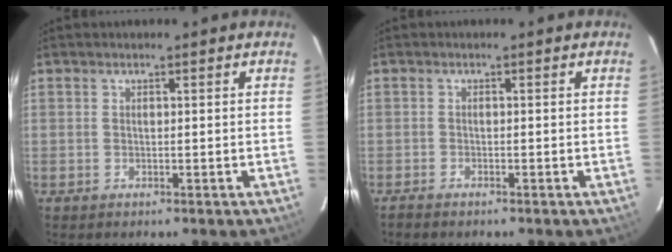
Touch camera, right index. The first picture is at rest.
{"total": 1.7, "force": [-1.5, 0.4, 0.6], "torque": [-0.021, -0.005, -0.030]}